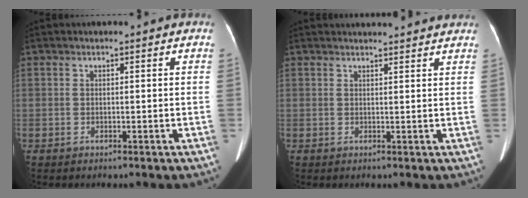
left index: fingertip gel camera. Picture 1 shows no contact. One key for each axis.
{"total": 8.3, "fx": 8.0, "fy": 0.9, "fz": 2.1, "tx": -0.021, "ty": 0.024, "tz": 0.081}